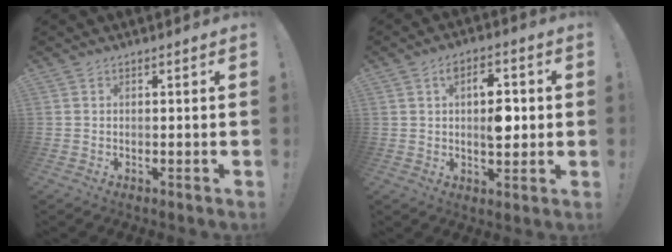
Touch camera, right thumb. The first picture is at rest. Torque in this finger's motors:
{"motor_torque": [0.86, 0.82, 0.04, 0.14, 0.03]}